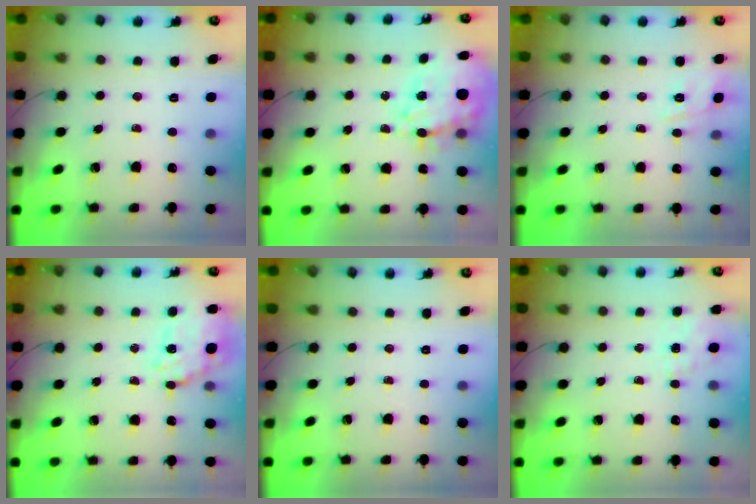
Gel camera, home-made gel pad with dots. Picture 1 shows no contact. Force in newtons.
{"total": 13.4, "press": 12.6, "slide": 4.6}
{"total": 9.6, "press": 9.5, "slide": 0.7}
{"total": 17.9, "press": 17.6, "slide": 3.4}
{"total": 0.0}
{"total": 1.4, "press": 0.8, "slide": 1.1}